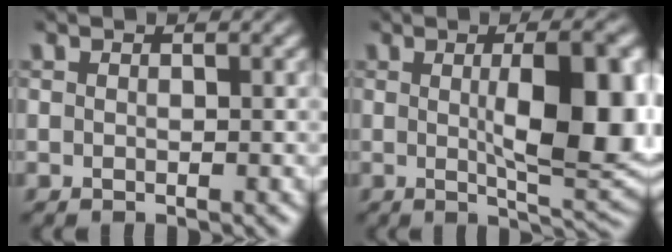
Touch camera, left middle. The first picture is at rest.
{"total": 9.7, "force": [0.7, 2.7, 9.3], "torque": [-0.122, -0.003, 0.015]}